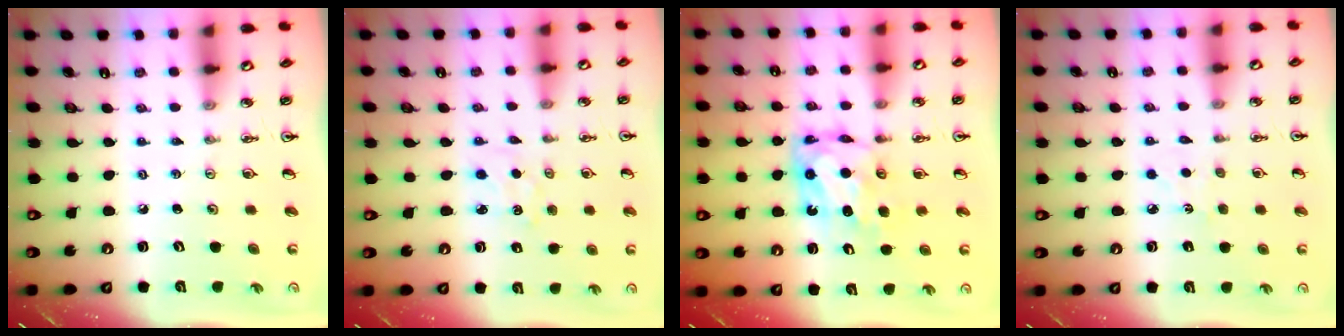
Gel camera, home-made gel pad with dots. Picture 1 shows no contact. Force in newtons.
{"total": 3.6, "press": 3.5, "slide": 0.5}
{"total": 7.8, "press": 7.7, "slide": 0.7}
{"total": 3.7, "press": 3.7, "slide": 0.5}